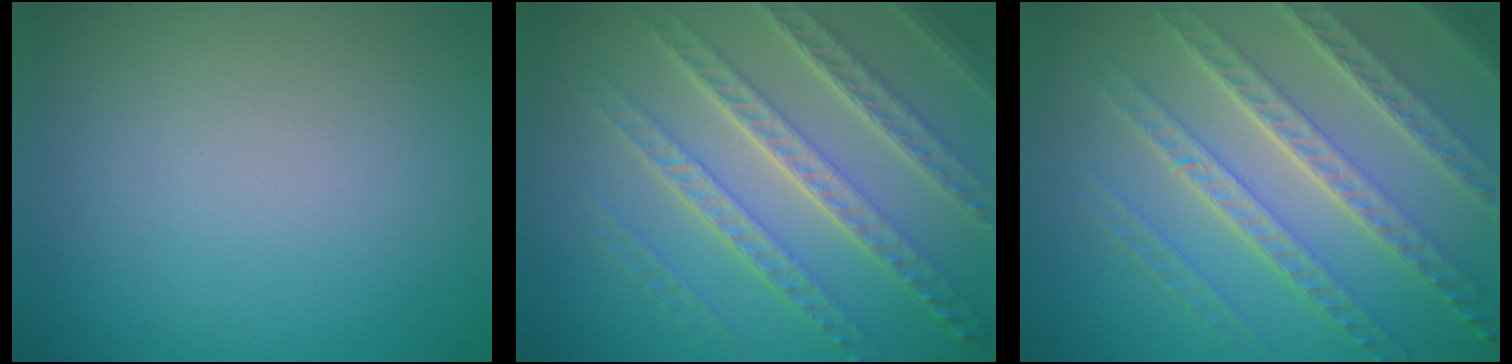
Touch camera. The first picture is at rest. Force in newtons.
{"total": 7.3, "press": 5.3, "slide": 5.1}
{"total": 7.8, "press": 5.5, "slide": 5.6}